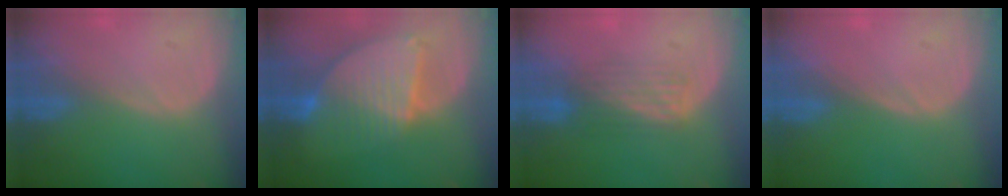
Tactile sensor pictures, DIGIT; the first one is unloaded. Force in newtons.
{"total": 8.5, "press": 7.5, "slide": 4.1}
{"total": 4.1, "press": 4.1, "slide": 0.1}
{"total": 0.0}